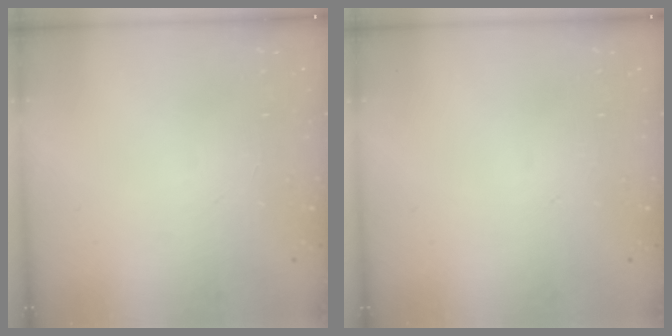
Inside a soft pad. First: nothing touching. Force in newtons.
{"total": 0.0}